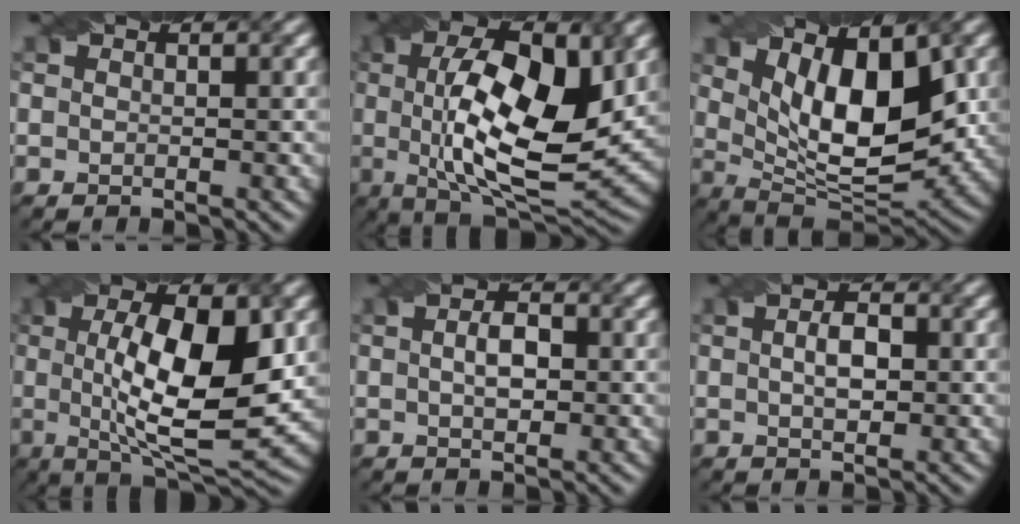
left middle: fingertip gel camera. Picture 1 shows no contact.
{"total": 12.8, "force": [1.1, 5.1, 11.7], "torque": [-0.188, 0.000, 0.018]}
{"total": 10.1, "force": [2.5, 4.6, 8.6], "torque": [-0.128, -0.009, 0.040]}
{"total": 11.6, "force": [0.7, 3.8, 10.9], "torque": [-0.163, -0.002, 0.016]}
{"total": 2.5, "force": [0.0, 1.4, 2.1], "torque": [-0.044, 0.006, 0.000]}
{"total": 2.6, "force": [0.0, 1.3, 2.2], "torque": [-0.046, 0.005, 0.002]}